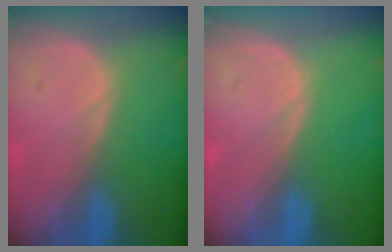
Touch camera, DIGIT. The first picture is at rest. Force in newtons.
{"total": 0.0}